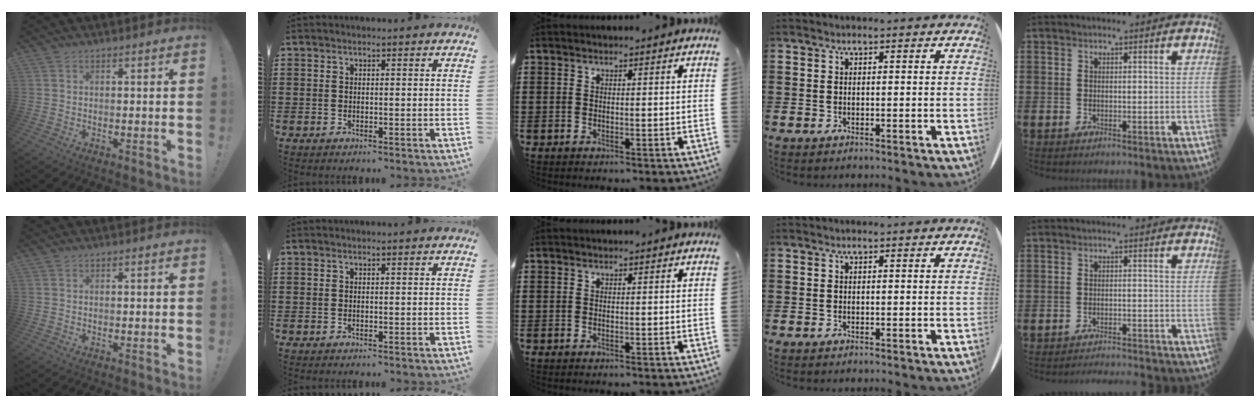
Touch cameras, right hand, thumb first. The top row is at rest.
{"little": {"total": 1.6, "force": [-1.5, -0.2, 0.0], "torque": [0.000, 0.005, -0.032]}}